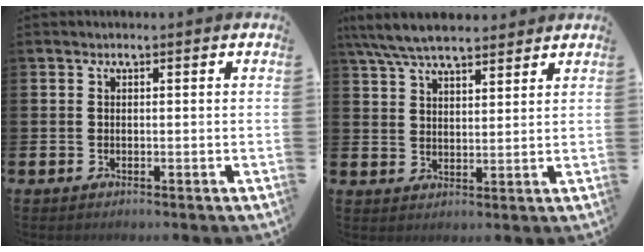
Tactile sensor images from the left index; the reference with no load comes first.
{"total": 7.0, "force": [6.5, 1.5, 2.3], "torque": [-0.071, -0.017, 0.121]}